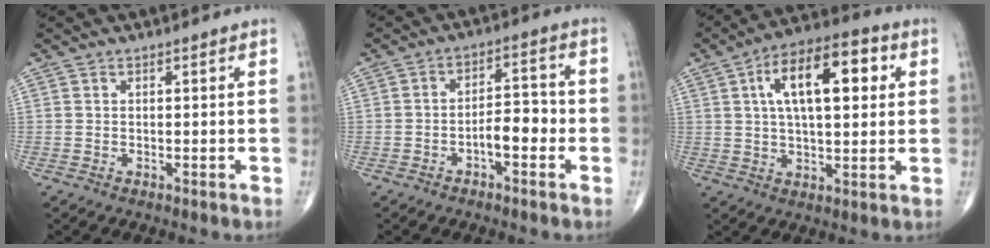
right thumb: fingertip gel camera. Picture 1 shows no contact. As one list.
[{"total": 6.1, "force": [-2.1, 2.8, 5.0], "torque": [-0.064, 0.031, -0.038]}, {"total": 16.2, "force": [4.4, 7.2, 13.8], "torque": [-0.205, 0.015, 0.065]}]